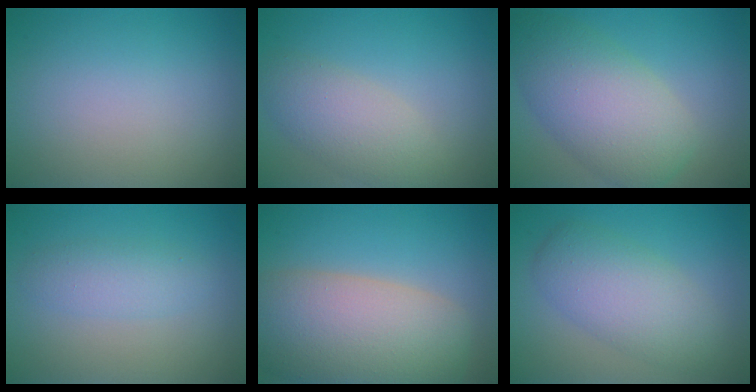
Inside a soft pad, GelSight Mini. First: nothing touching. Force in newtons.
{"total": 4.1, "press": 4.1, "slide": 0.3}
{"total": 7.8, "press": 7.8, "slide": 0.3}
{"total": 2.3, "press": 2.3, "slide": 0.1}
{"total": 10.6, "press": 10.6, "slide": 0.8}
{"total": 5.4, "press": 5.4, "slide": 0.1}